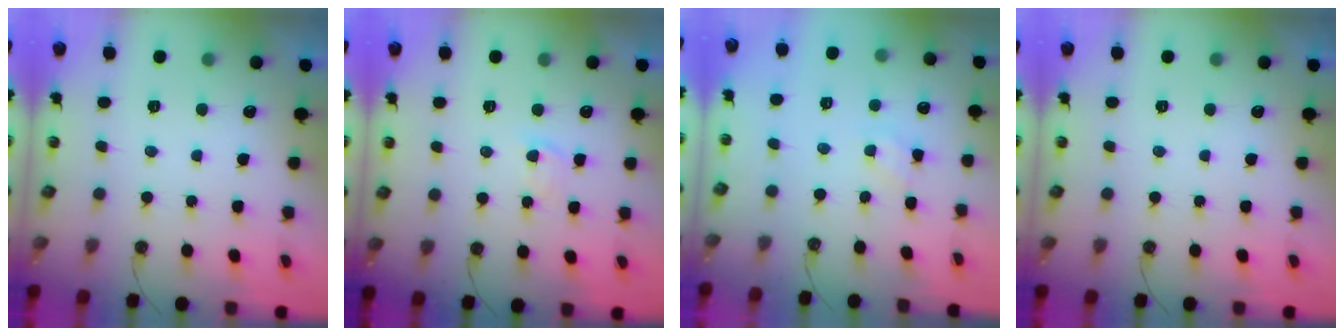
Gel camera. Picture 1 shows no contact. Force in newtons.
{"total": 1.6, "press": 1.6, "slide": 0.3}
{"total": 2.4, "press": 2.4, "slide": 0.4}
{"total": 0.0}